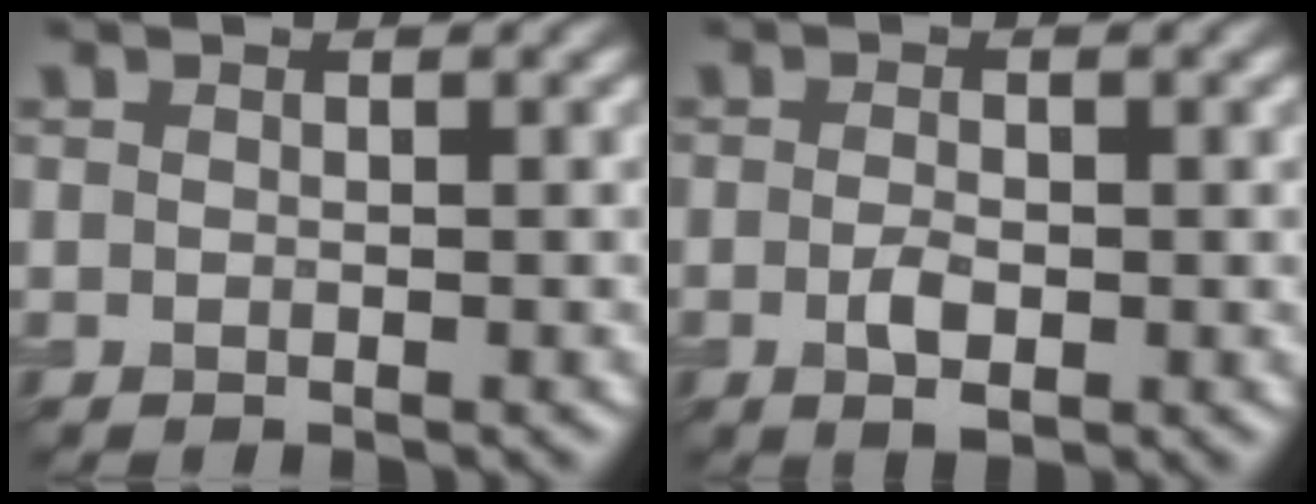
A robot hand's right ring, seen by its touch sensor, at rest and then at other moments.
{"total": 2.3, "force": [-0.6, 1.0, 2.0], "torque": [-0.038, -0.004, -0.009]}